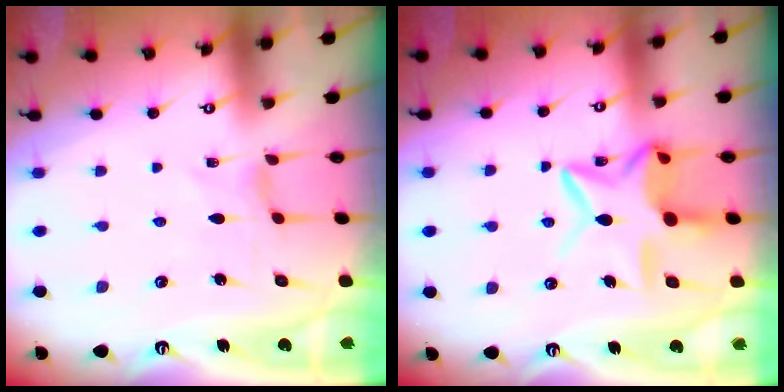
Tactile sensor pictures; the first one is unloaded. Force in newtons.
{"total": 12.4, "press": 12.3, "slide": 1.0}